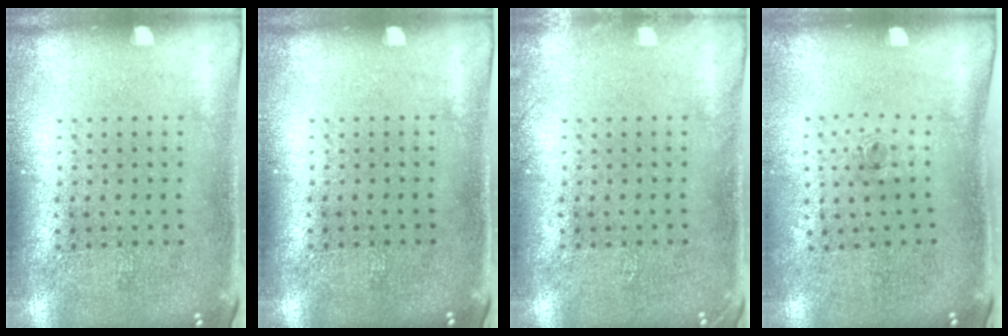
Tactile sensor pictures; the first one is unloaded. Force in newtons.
{"total": 0.0}
{"total": 0.7, "press": 0.7, "slide": 0.1}
{"total": 0.6, "press": 0.2, "slide": 0.6}